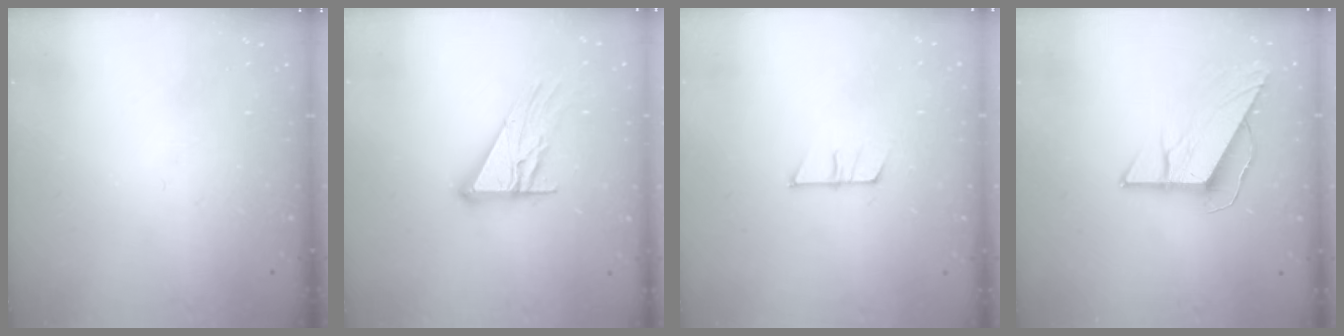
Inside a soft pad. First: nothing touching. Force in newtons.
{"total": 13.6, "press": 13.5, "slide": 1.3}
{"total": 7.1, "press": 7.1, "slide": 0.6}
{"total": 8.3, "press": 8.3, "slide": 0.7}